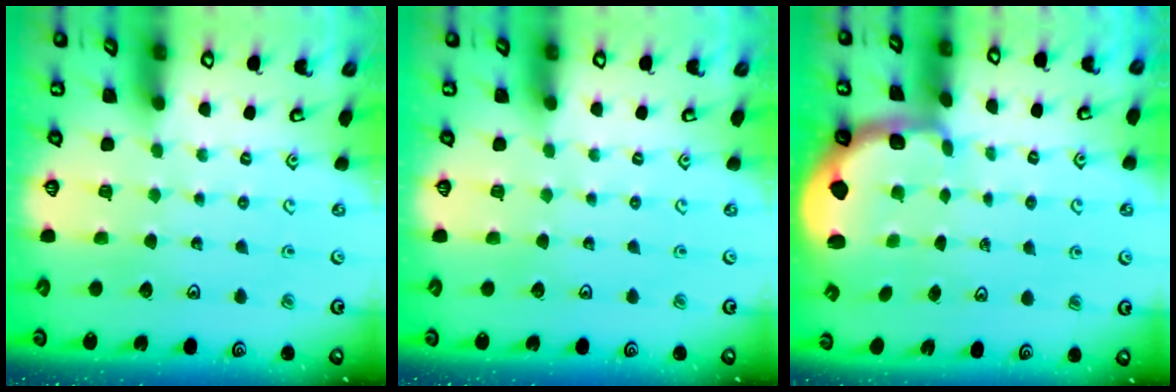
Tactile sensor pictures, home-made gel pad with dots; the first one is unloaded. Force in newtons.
{"total": 0.0}
{"total": 1.6, "press": 1.2, "slide": 1.1}